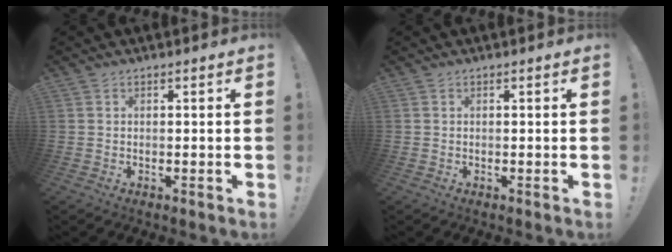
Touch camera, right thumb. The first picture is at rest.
{"total": 0.0}